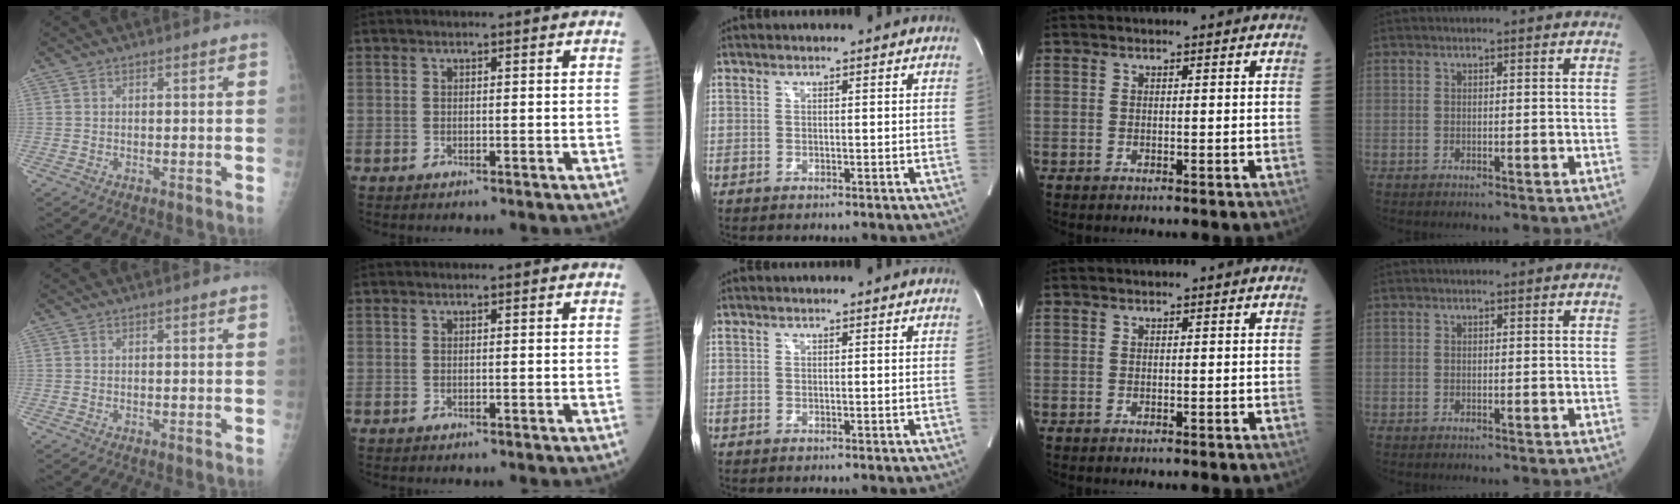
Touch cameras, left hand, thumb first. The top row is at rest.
{}